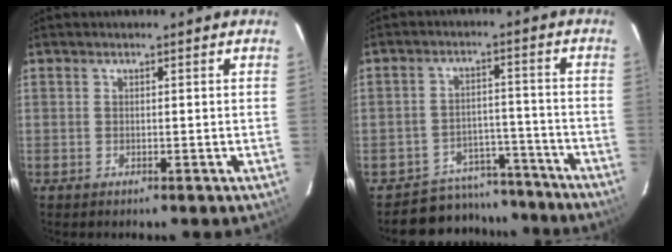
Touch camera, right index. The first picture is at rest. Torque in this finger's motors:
{"motor_torque": [-0.15, -0.08, -0.25, -0.16]}